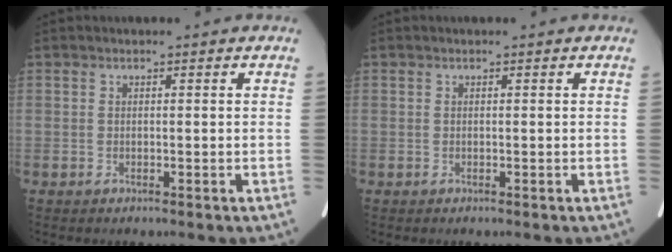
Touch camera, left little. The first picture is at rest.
{"total": 0.0}